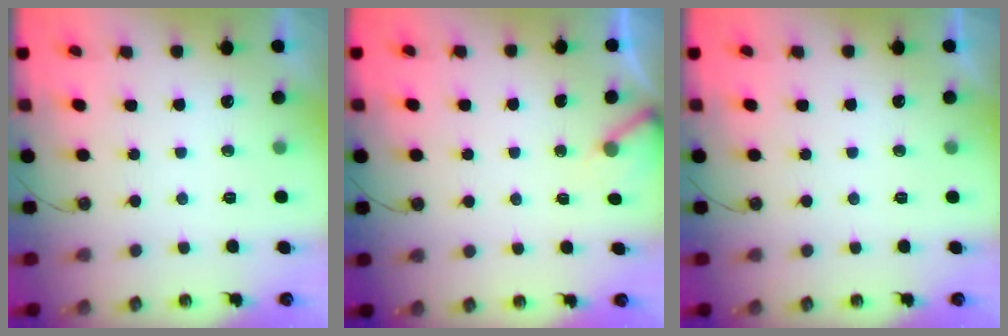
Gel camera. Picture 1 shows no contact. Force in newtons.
{"total": 2.7, "press": 2.7, "slide": 0.2}
{"total": 0.0}